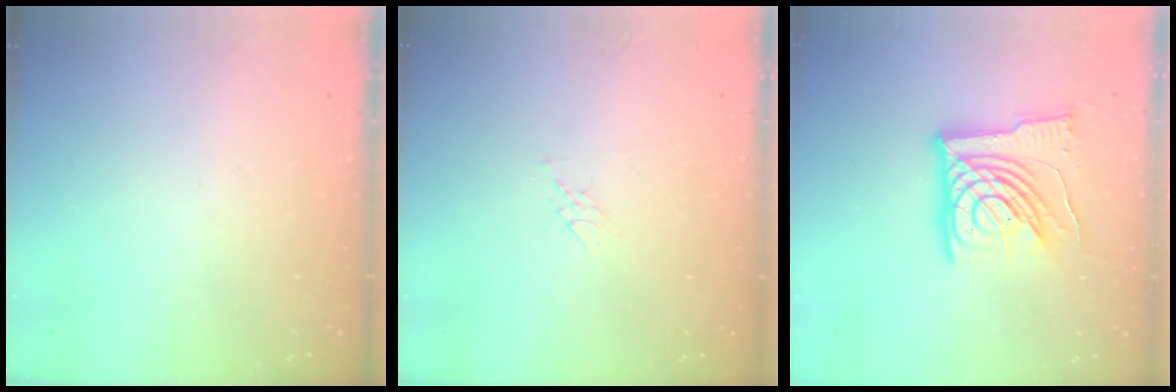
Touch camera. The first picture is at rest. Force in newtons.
{"total": 3.5, "press": 3.3, "slide": 1.1}
{"total": 17.1, "press": 16.9, "slide": 2.3}